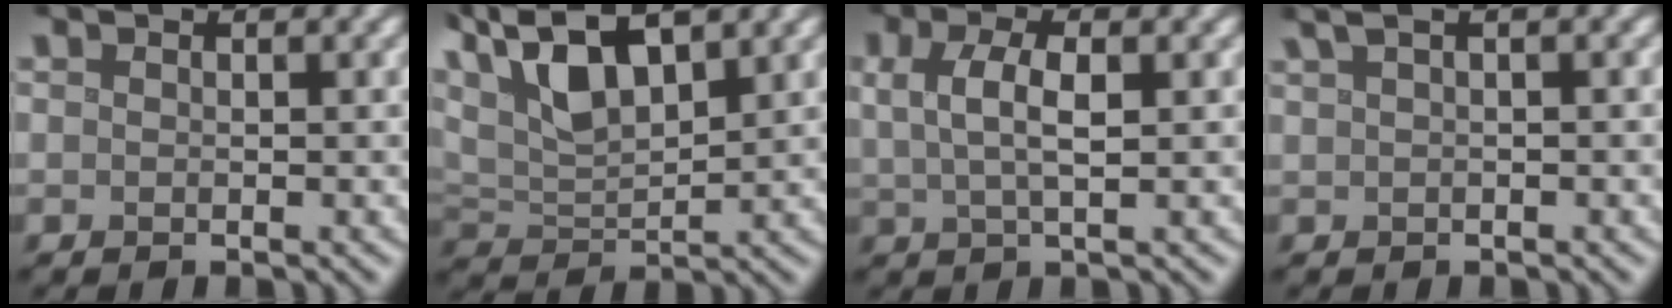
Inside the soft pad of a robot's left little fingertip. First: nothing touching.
{"total": 8.4, "force": [4.9, 3.3, 5.9], "torque": [-0.120, 0.020, 0.090]}
{"total": 3.3, "force": [0.8, 1.0, 3.1], "torque": [-0.060, 0.003, 0.015]}
{"total": 3.6, "force": [1.8, 1.4, 2.8], "torque": [-0.038, 0.017, 0.013]}